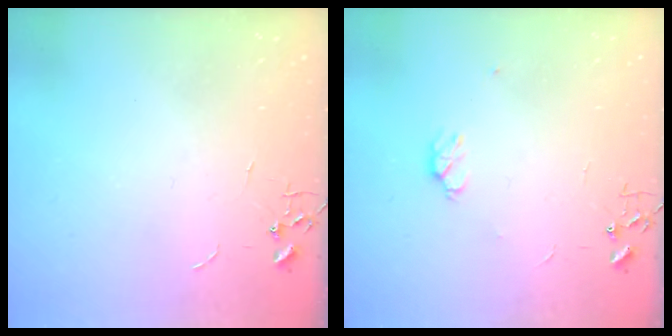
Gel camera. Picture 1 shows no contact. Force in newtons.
{"total": 4.4, "press": 4.3, "slide": 0.8}